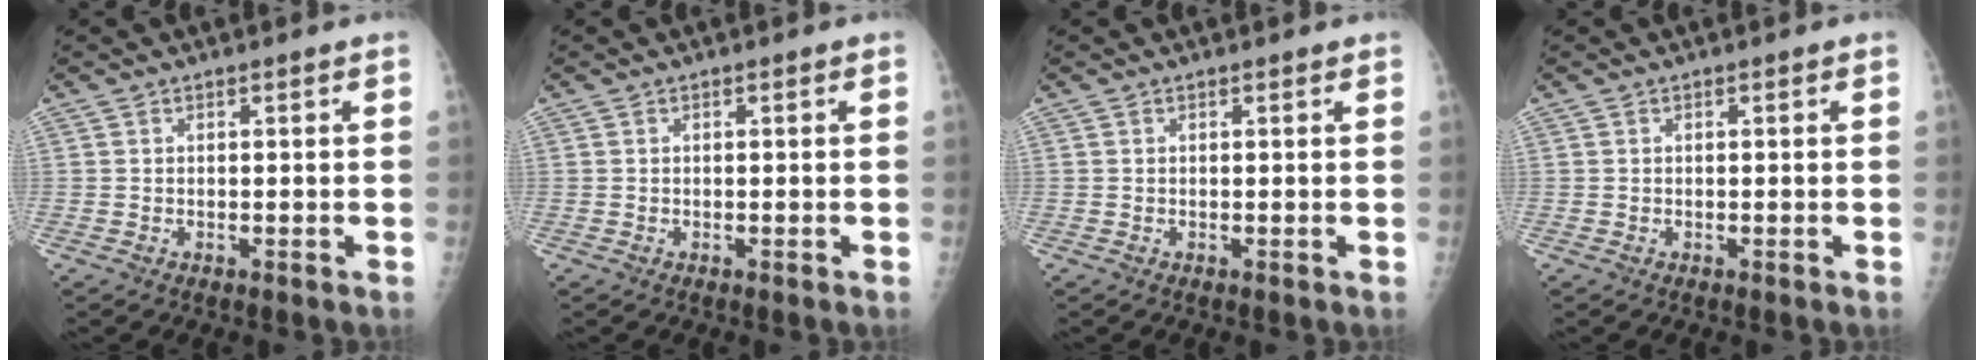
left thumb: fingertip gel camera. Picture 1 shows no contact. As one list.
[{"total": 0.0}, {"total": 0.0}, {"total": 0.0}]